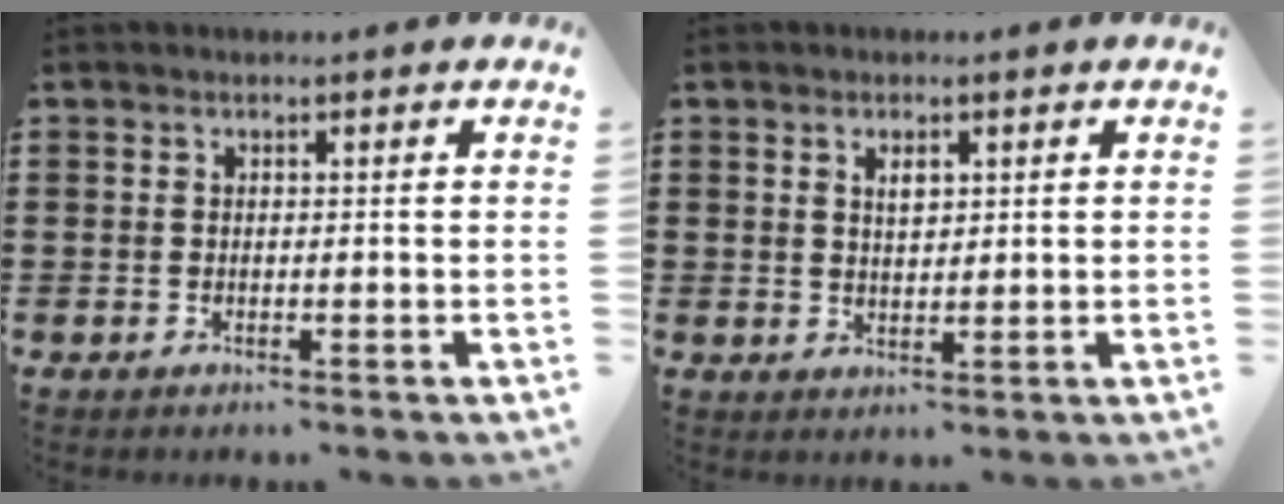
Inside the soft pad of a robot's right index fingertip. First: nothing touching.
{"total": 2.3, "force": [1.1, 1.2, 1.7], "torque": [-0.028, 0.001, 0.017]}